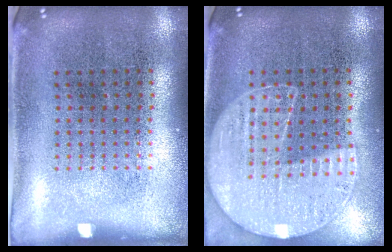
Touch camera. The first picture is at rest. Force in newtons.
{"total": 1.2, "press": 1.1, "slide": 0.2}